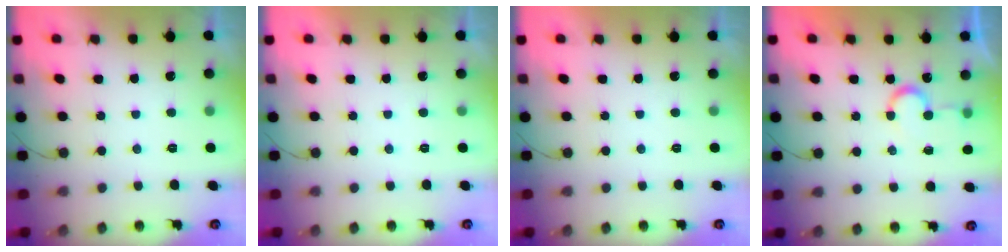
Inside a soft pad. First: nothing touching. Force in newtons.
{"total": 1.9, "press": 1.9, "slide": 0.0}
{"total": 1.7, "press": 1.7, "slide": 0.0}
{"total": 6.4, "press": 6.3, "slide": 0.6}